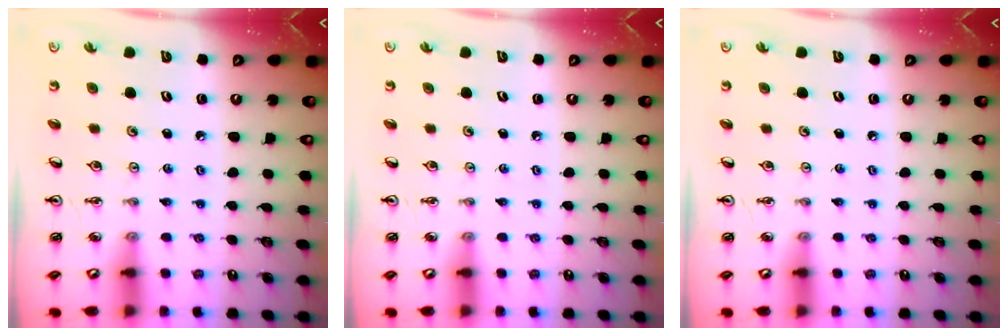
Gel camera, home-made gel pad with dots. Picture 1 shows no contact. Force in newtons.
{"total": 0.0}
{"total": 0.0}